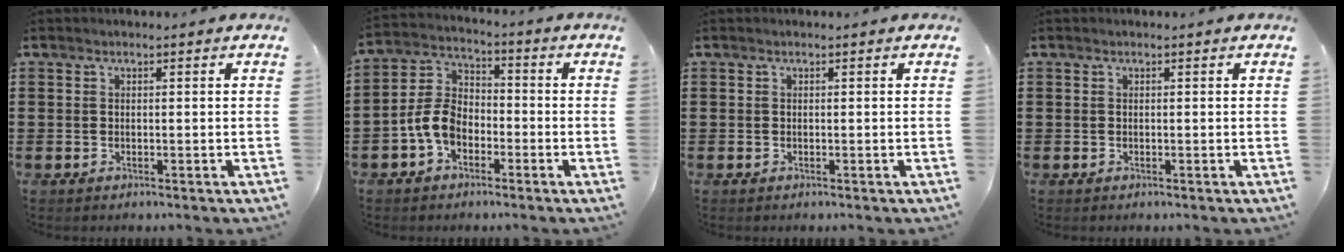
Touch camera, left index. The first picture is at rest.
{"total": 6.9, "force": [-3.1, 4.5, 4.3], "torque": [-0.120, 0.006, -0.070]}
{"total": 0.0}
{"total": 0.0}